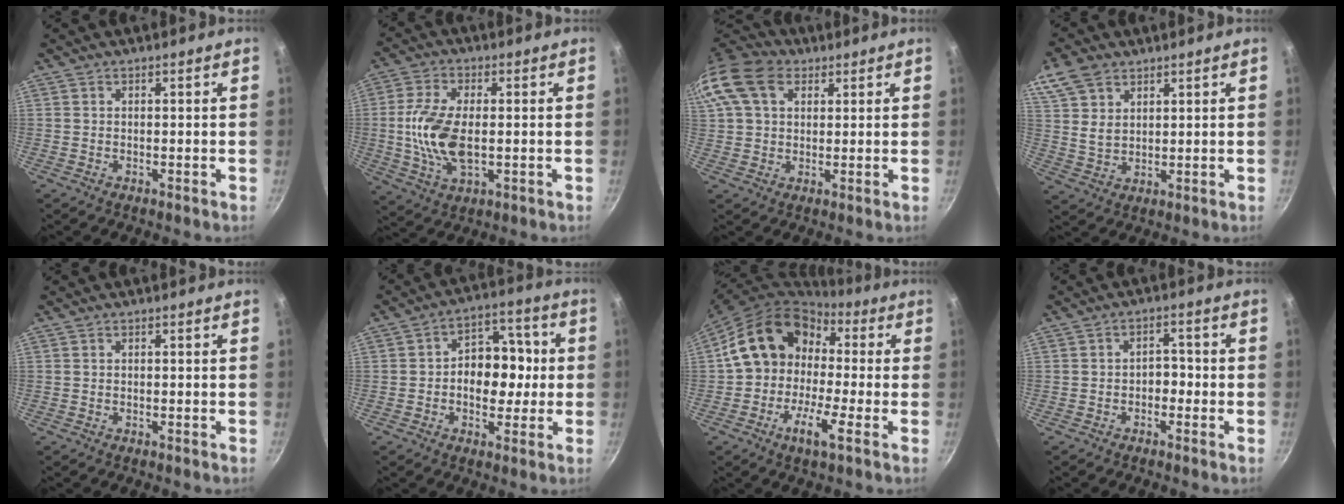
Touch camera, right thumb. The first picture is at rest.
{"total": 11.6, "force": [-0.4, 6.0, 9.9], "torque": [-0.200, 0.000, -0.011]}
{"total": 14.2, "force": [5.5, 10.0, 8.4], "torque": [-0.169, 0.018, 0.089]}
{"total": 8.5, "force": [5.1, 5.3, 4.3], "torque": [-0.063, -0.013, 0.101]}
{"total": 0.0}
{"total": 11.2, "force": [-0.3, 8.2, 7.6], "torque": [-0.053, 0.024, -0.014]}
{"total": 15.1, "force": [-0.5, 9.9, 11.4], "torque": [-0.184, 0.047, -0.028]}
{"total": 2.8, "force": [-1.1, 2.0, 1.7], "torque": [0.001, 0.018, -0.019]}